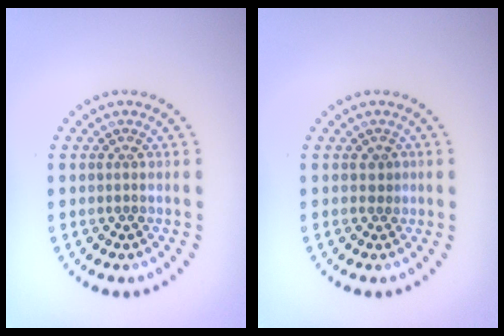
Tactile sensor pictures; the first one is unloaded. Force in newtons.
{"total": 0.8, "press": 0.7, "slide": 0.4}